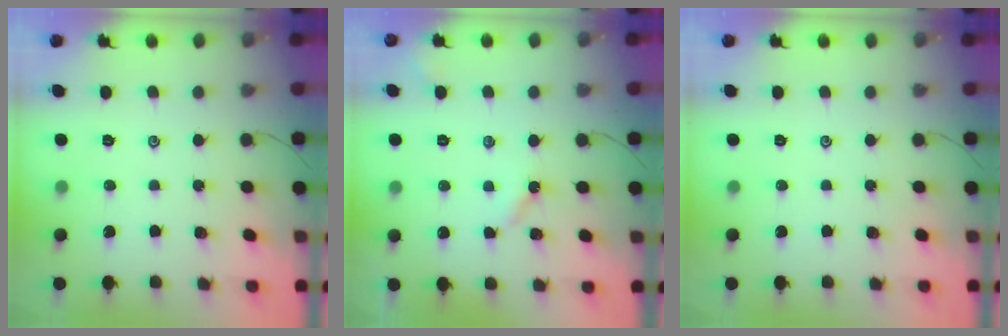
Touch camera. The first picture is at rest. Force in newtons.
{"total": 3.5, "press": 3.5, "slide": 0.5}
{"total": 0.0}